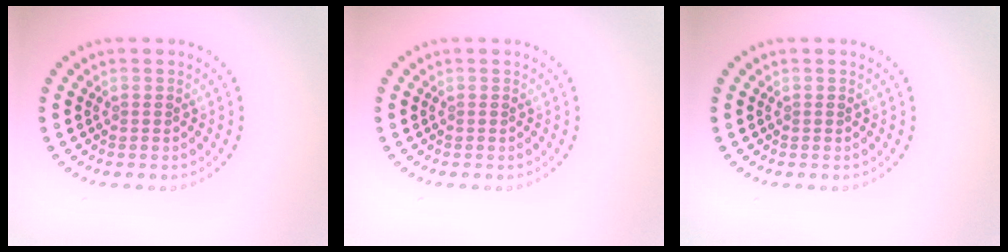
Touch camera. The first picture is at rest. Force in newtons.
{"total": 0.0}
{"total": 0.0}